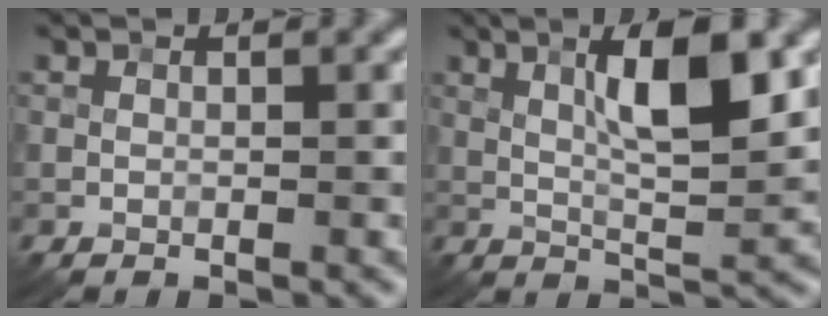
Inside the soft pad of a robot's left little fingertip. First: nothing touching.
{"total": 6.9, "force": [2.2, 1.4, 6.4], "torque": [-0.104, 0.003, 0.038]}